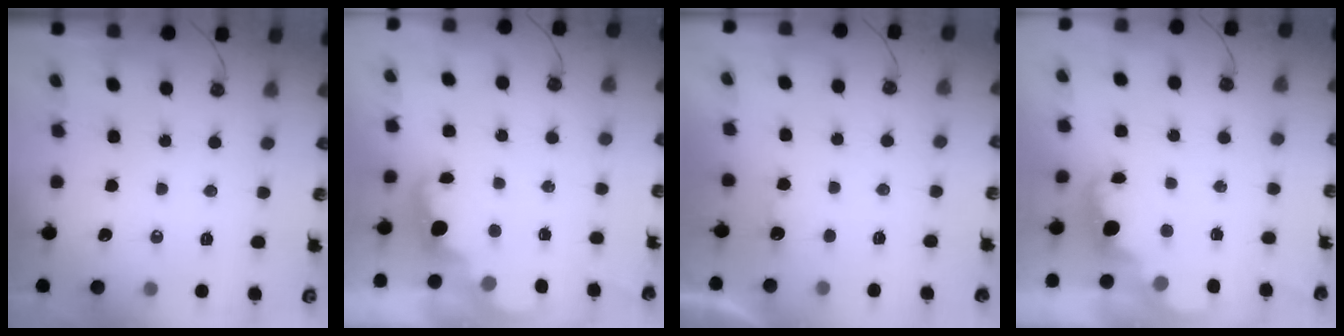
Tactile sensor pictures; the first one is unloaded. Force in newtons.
{"total": 2.4, "press": 2.3, "slide": 0.5}
{"total": 1.0, "press": 0.7, "slide": 0.6}
{"total": 2.4, "press": 2.4, "slide": 0.5}